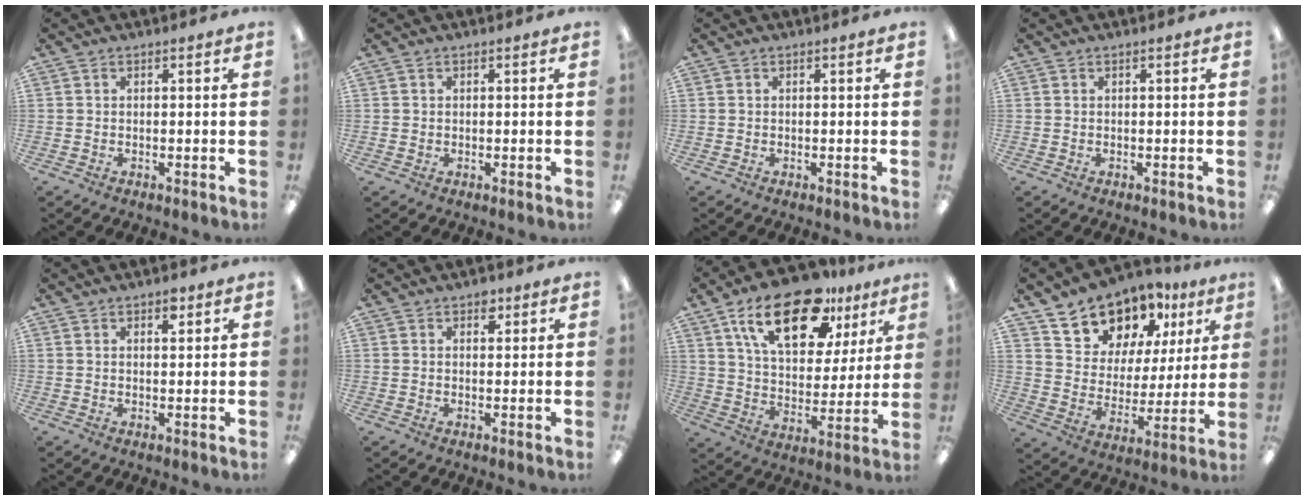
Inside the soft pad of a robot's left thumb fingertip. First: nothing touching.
{"total": 0.6, "force": [0.1, 0.6, 0.1], "torque": [-0.002, 0.005, 0.002]}
{"total": 0.0}
{"total": 0.0}
{"total": 2.5, "force": [1.7, 1.3, 1.3], "torque": [-0.004, -0.008, 0.024]}
{"total": 2.5, "force": [1.5, 1.6, 1.2], "torque": [-0.001, -0.005, 0.021]}
{"total": 21.4, "force": [13.1, 10.2, 13.5], "torque": [-0.220, -0.056, 0.223]}
{"total": 14.2, "force": [11.8, 7.4, 2.7], "torque": [-0.072, -0.090, 0.223]}